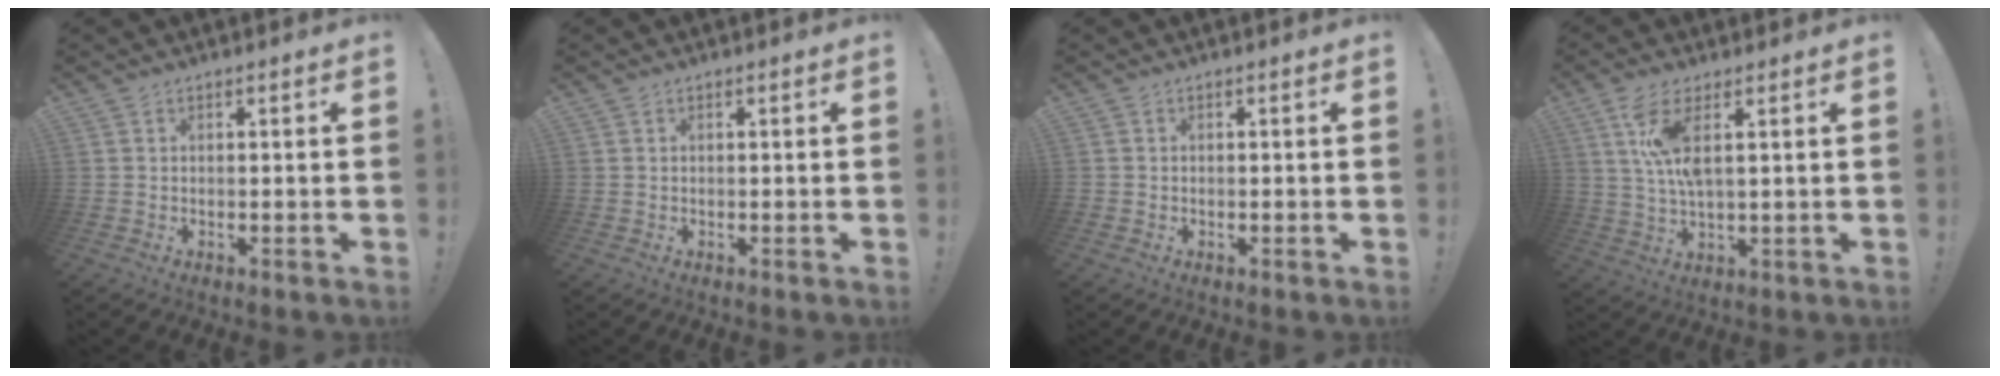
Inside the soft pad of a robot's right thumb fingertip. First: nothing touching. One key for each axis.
{"total": 0.0}
{"total": 0.8, "fx": -0.5, "fy": 0.5, "fz": -0.2, "tx": -0.001, "ty": 0.004, "tz": -0.007}
{"total": 9.3, "fx": 3.5, "fy": 2.8, "fz": 8.2, "tx": -0.176, "ty": -0.018, "tz": 0.061}